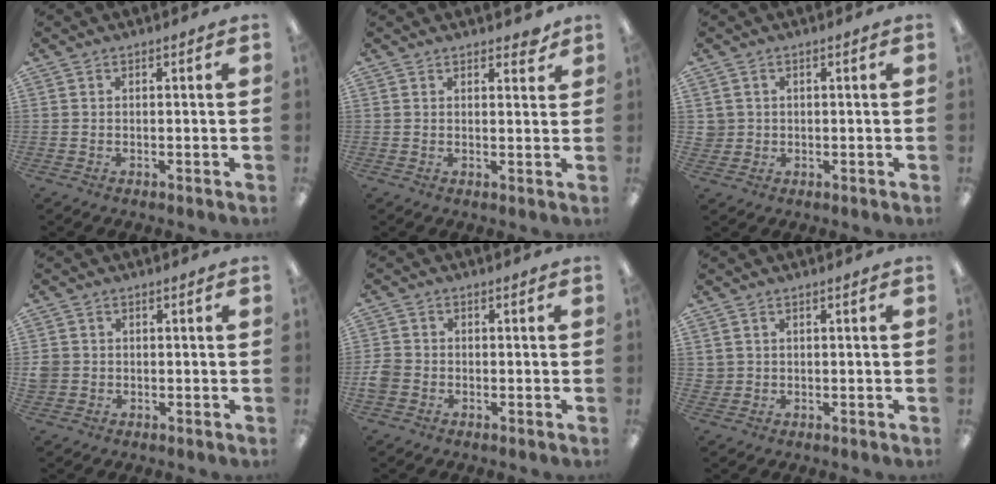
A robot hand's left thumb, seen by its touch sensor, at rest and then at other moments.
{"total": 2.7, "force": [2.3, 1.2, 0.9], "torque": [0.003, -0.012, 0.037]}
{"total": 2.5, "force": [0.5, 2.5, 0.1], "torque": [-0.008, 0.004, 0.008]}
{"total": 2.6, "force": [0.0, 2.5, 0.5], "torque": [-0.010, 0.004, -0.002]}
{"total": 3.6, "force": [-1.2, 3.0, 1.5], "torque": [-0.021, 0.011, -0.021]}
{"total": 1.8, "force": [0.6, 1.7, 0.2], "torque": [-0.008, 0.002, 0.010]}